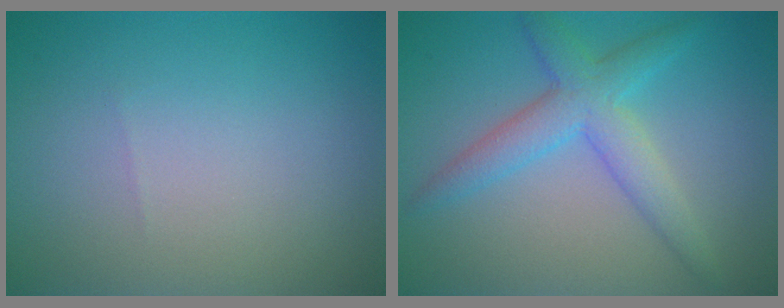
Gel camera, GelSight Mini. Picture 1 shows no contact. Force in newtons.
{"total": 4.3, "press": 4.3, "slide": 0.1}